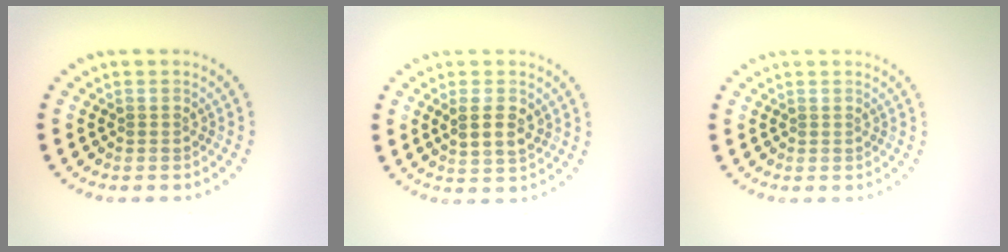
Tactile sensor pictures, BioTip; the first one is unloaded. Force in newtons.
{"total": 2.7, "press": 2.7, "slide": 0.6}
{"total": 0.0}